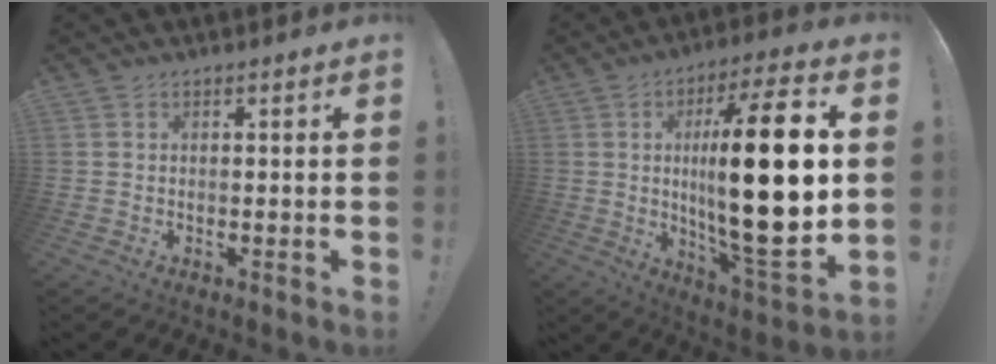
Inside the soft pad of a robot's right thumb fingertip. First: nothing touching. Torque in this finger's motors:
{"motor_torque": [1.20, 1.32, 2.77, 0.00, 0.75]}